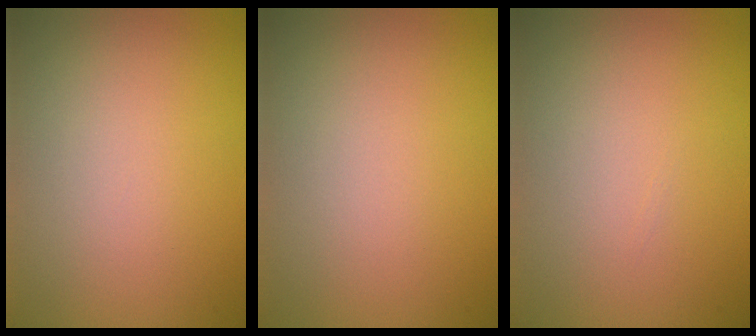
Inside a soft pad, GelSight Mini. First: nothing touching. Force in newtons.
{"total": 0.0}
{"total": 0.0}